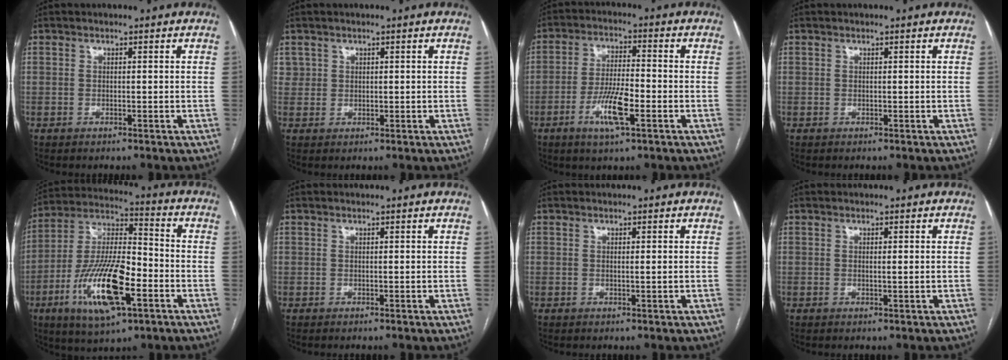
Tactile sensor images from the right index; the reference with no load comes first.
{"total": 2.0, "force": [0.9, 1.7, 0.1], "torque": [0.012, 0.003, 0.012]}
{"total": 4.8, "force": [-2.1, 0.7, 4.3], "torque": [-0.084, -0.003, -0.038]}
{"total": 0.0}
{"total": 18.0, "force": [-6.6, 5.3, 15.9], "torque": [-0.320, -0.007, -0.111]}
{"total": 0.0}
{"total": 0.7, "force": [0.0, -0.1, 0.7], "torque": [-0.013, -0.002, 0.001]}
{"total": 0.9, "force": [0.0, -0.1, 0.9], "torque": [-0.017, -0.002, 0.000]}